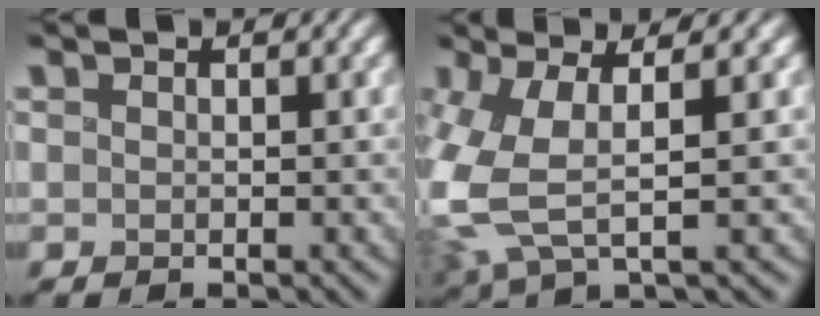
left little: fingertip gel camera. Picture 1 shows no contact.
{"total": 6.7, "force": [-0.7, 2.7, 6.0], "torque": [-0.152, 0.003, -0.014]}